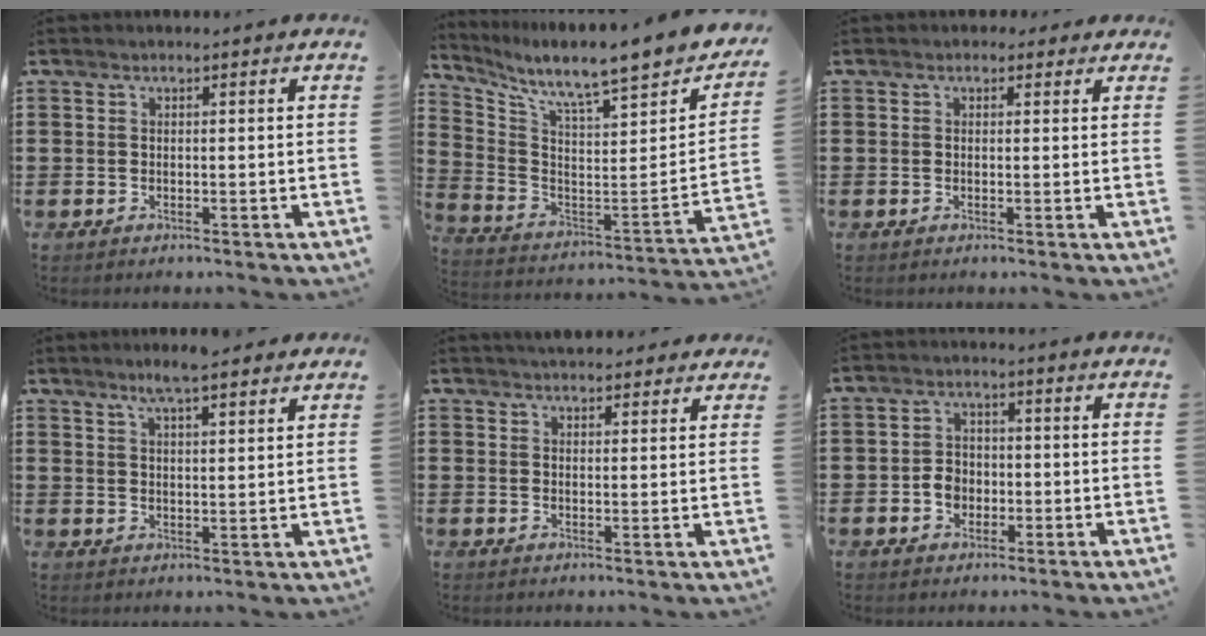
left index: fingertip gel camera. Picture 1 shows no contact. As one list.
[{"total": 7.5, "force": [6.2, 0.4, 4.2], "torque": [-0.095, -0.069, 0.091]}, {"total": 1.2, "force": [0.6, 1.0, 0.2], "torque": [-0.001, 0.004, 0.008]}, {"total": 5.4, "force": [4.4, 0.4, 3.1], "torque": [-0.070, -0.004, 0.077]}, {"total": 3.1, "force": [2.9, 0.7, 0.5], "torque": [-0.017, -0.001, 0.055]}, {"total": 3.4, "force": [-1.1, 2.8, 1.7], "torque": [-0.038, 0.004, -0.022]}]